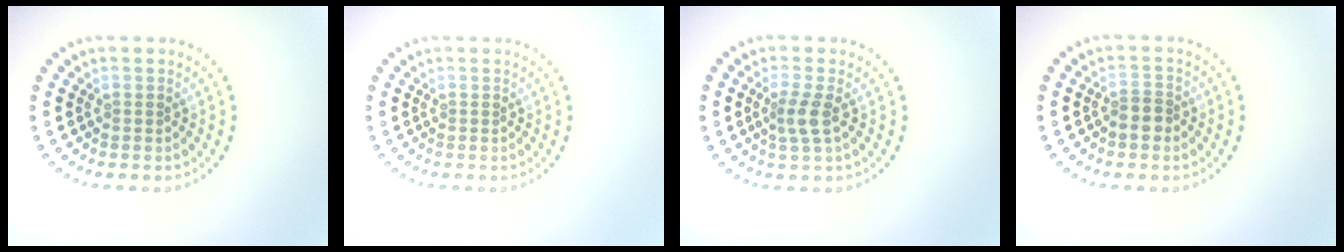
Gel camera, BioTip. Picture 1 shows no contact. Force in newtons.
{"total": 0.0}
{"total": 2.1, "press": 1.7, "slide": 1.3}
{"total": 2.0, "press": 1.7, "slide": 1.0}